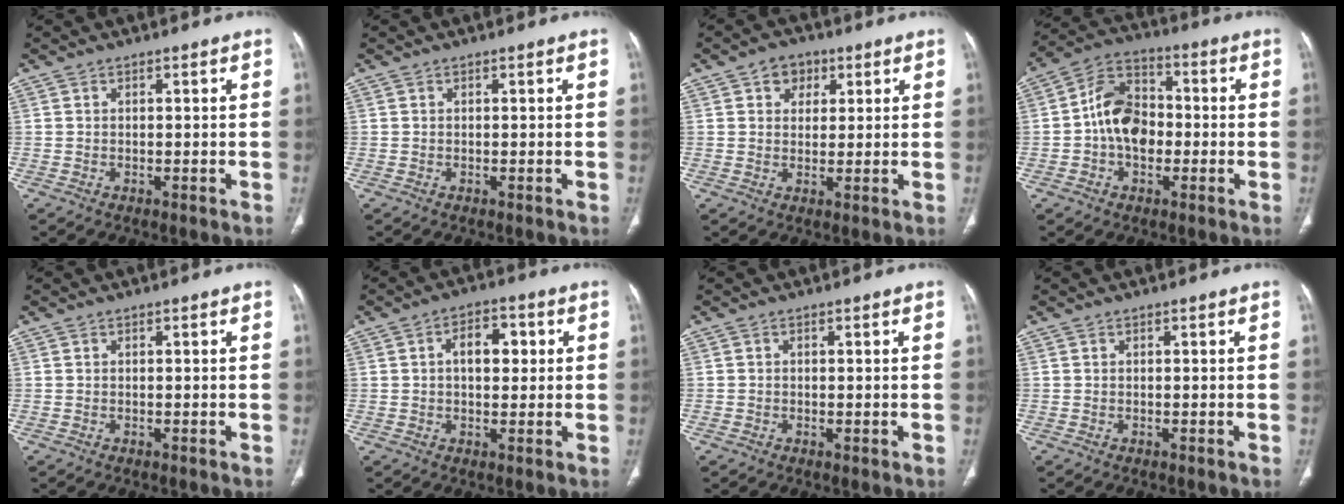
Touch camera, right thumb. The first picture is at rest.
{"total": 0.0}
{"total": 5.2, "force": [2.3, 4.1, 2.1], "torque": [-0.003, -0.004, 0.032]}
{"total": 11.2, "force": [-1.0, 8.1, 7.7], "torque": [-0.112, 0.033, -0.030]}
{"total": 0.0}
{"total": 6.9, "force": [1.3, 4.2, 5.4], "torque": [-0.060, 0.010, 0.017]}
{"total": 0.6, "force": [-0.1, 0.5, 0.4], "torque": [-0.002, 0.000, -0.002]}
{"total": 0.0}